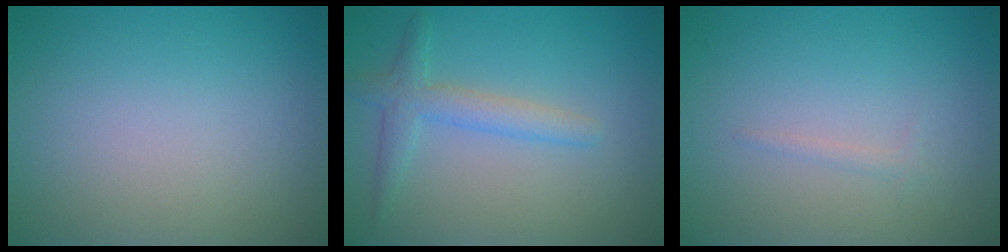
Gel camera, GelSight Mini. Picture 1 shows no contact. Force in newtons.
{"total": 2.8, "press": 2.7, "slide": 0.2}
{"total": 0.6, "press": 0.6, "slide": 0.0}